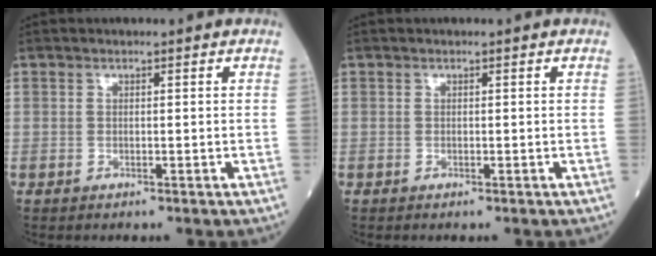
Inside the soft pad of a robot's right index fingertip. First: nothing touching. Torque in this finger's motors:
{"motor_torque": [0.00, 0.00, 0.00, -0.01]}